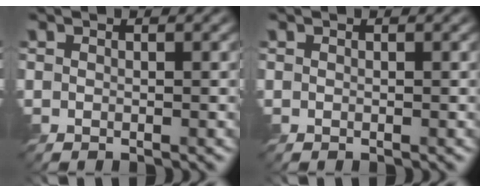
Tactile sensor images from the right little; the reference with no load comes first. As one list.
[{"total": 0.0}]